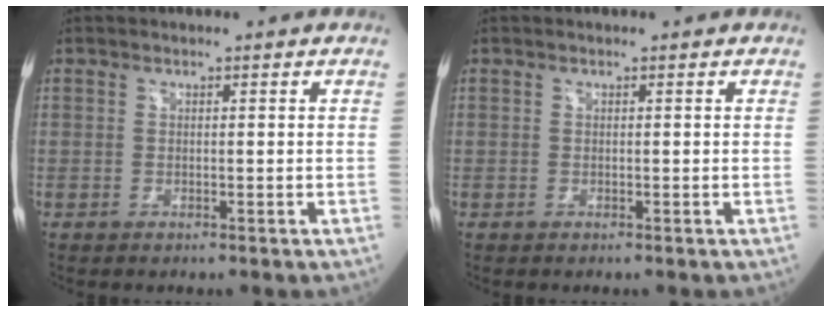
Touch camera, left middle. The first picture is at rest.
{"total": 0.0}